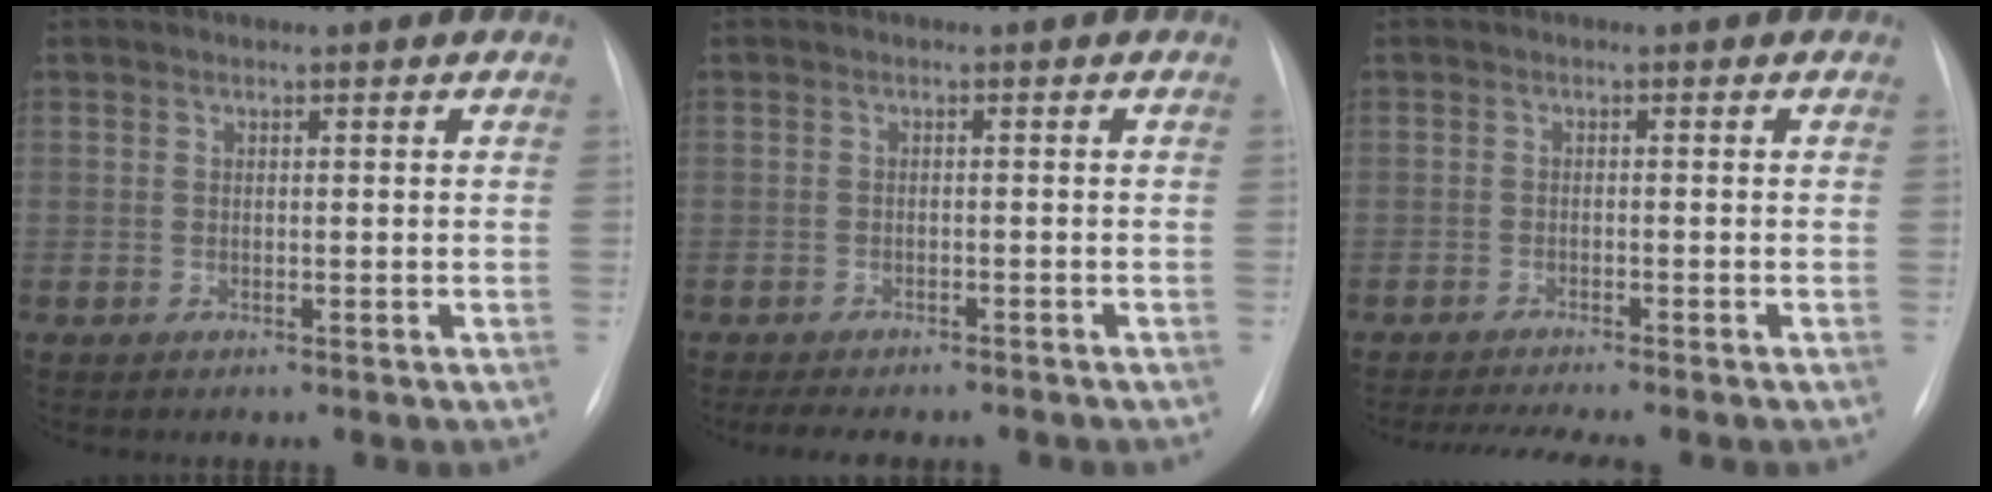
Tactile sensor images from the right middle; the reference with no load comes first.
{"total": 8.1, "force": [-7.0, 2.4, 3.4], "torque": [-0.048, 0.001, -0.091]}
{"total": 6.1, "force": [-5.3, -0.2, 2.9], "torque": [-0.040, -0.009, -0.082]}